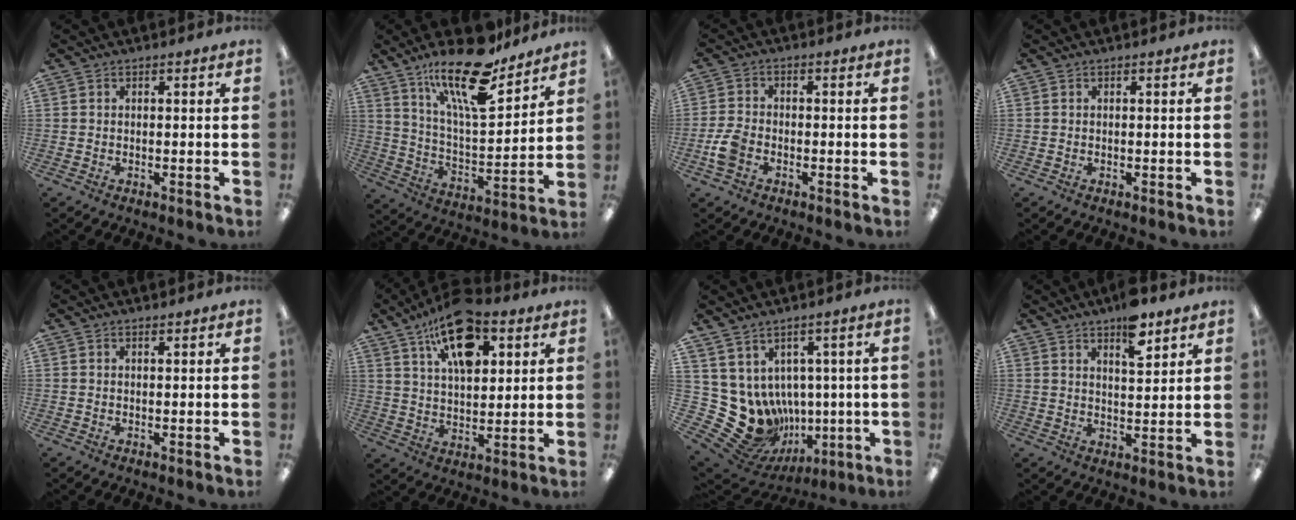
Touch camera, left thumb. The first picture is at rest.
{"total": 21.2, "force": [15.3, 6.6, 13.1], "torque": [-0.229, -0.090, 0.257]}
{"total": 5.3, "force": [-2.1, 3.4, 3.4], "torque": [-0.072, 0.007, -0.040]}
{"total": 0.0}
{"total": 0.5, "force": [0.5, 0.1, 0.2], "torque": [-0.005, 0.001, 0.009]}
{"total": 16.8, "force": [9.7, 8.3, 10.9], "torque": [-0.171, -0.035, 0.165]}
{"total": 13.9, "force": [-1.6, 12.2, 6.4], "torque": [-0.146, -0.028, 0.004]}
{"total": 8.6, "force": [6.0, 3.2, 5.2], "torque": [-0.068, -0.034, 0.099]}